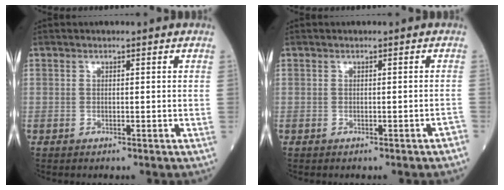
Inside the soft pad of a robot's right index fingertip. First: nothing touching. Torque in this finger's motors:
{"motor_torque": [-0.02, 0.02, 0.00, 0.00]}